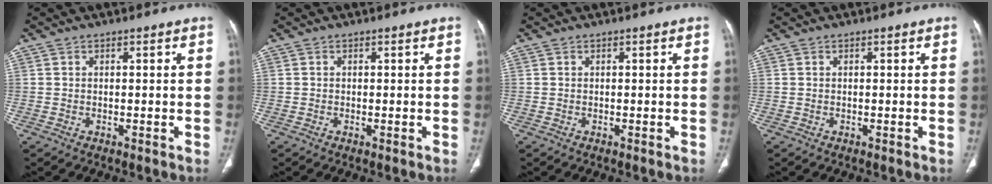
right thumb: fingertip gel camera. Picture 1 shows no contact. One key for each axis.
{"total": 0.0}
{"total": 0.0}
{"total": 0.0}